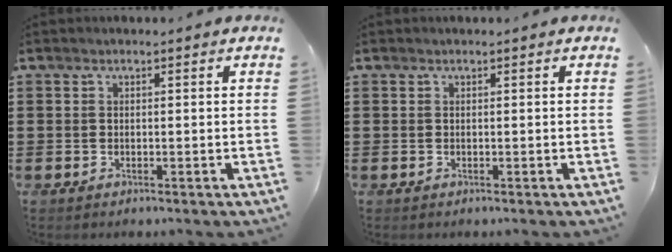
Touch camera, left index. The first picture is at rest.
{"total": 0.0}